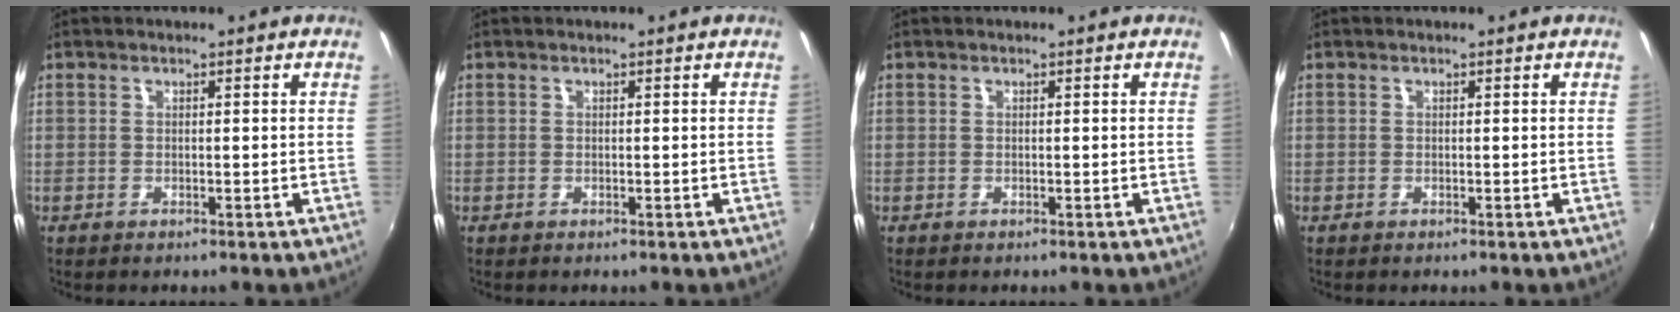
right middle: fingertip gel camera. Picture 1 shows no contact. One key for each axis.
{"total": 0.0}
{"total": 0.0}
{"total": 0.0}